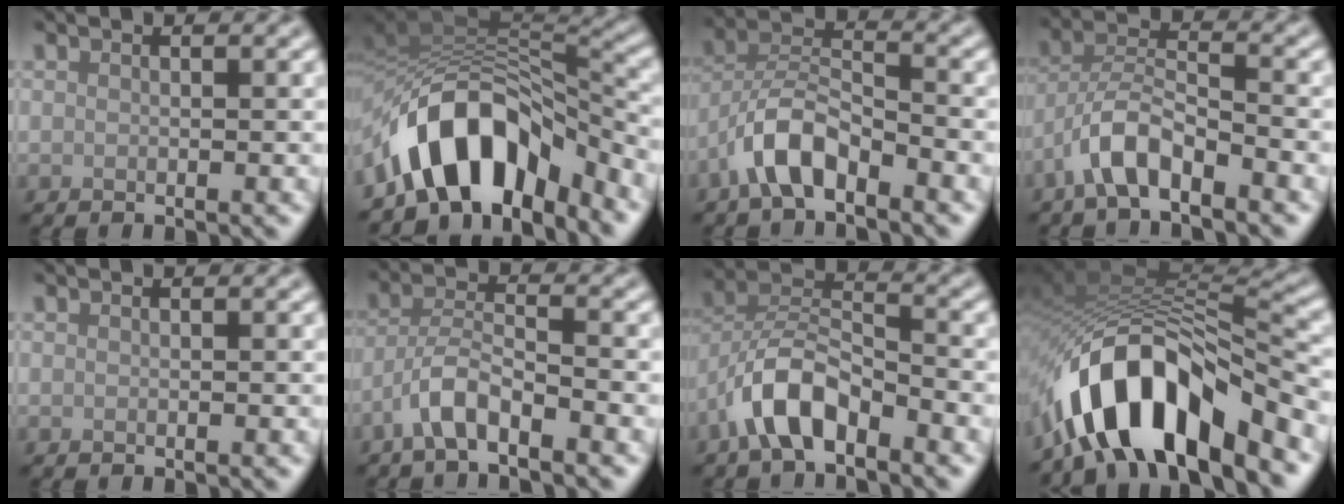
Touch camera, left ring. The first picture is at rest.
{"total": 10.7, "force": [-6.6, 5.1, 6.7], "torque": [-0.090, 0.011, -0.115]}
{"total": 5.0, "force": [-3.3, 1.8, 3.2], "torque": [-0.056, 0.015, -0.070]}
{"total": 4.6, "force": [-3.2, 1.2, 3.1], "torque": [-0.056, 0.014, -0.067]}
{"total": 0.0}
{"total": 3.7, "force": [-2.6, 0.8, 2.5], "torque": [-0.049, 0.012, -0.058]}
{"total": 5.7, "force": [-3.6, 2.2, 3.7], "torque": [-0.064, 0.014, -0.076]}
{"total": 11.7, "force": [-7.3, 4.4, 8.0], "torque": [-0.126, 0.003, -0.128]}